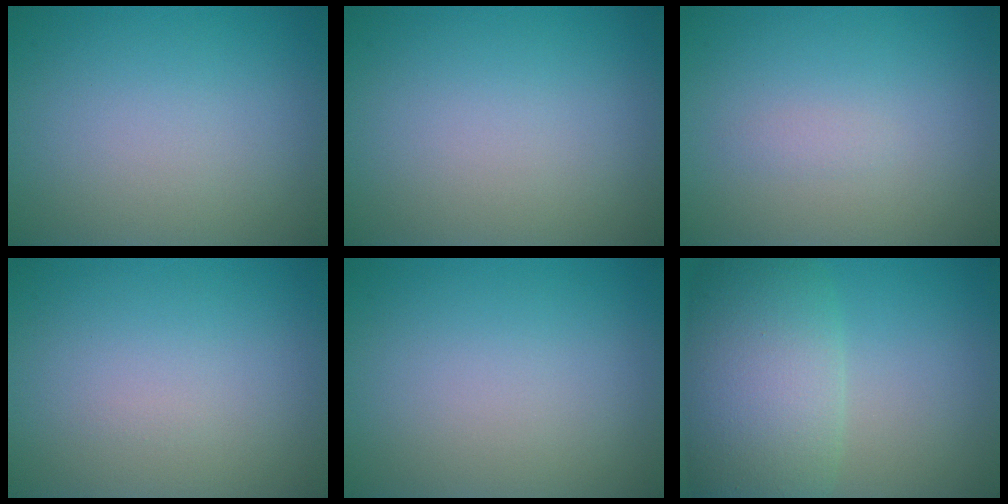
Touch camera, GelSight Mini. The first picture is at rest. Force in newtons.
{"total": 0.0}
{"total": 0.6, "press": 0.6, "slide": 0.0}
{"total": 0.0}
{"total": 0.0}
{"total": 9.6, "press": 9.6, "slide": 0.5}